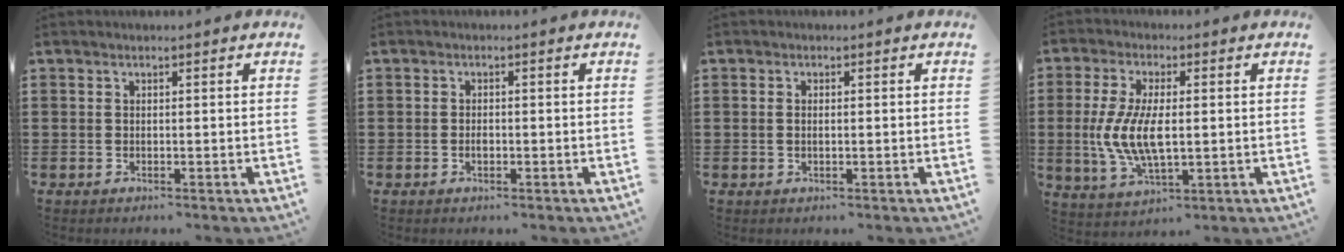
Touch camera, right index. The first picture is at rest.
{"total": 1.1, "force": [-0.4, 0.5, 0.9], "torque": [-0.019, -0.004, -0.006]}
{"total": 1.1, "force": [0.0, 0.5, 1.0], "torque": [-0.019, 0.004, -0.001]}
{"total": 9.1, "force": [-0.1, 3.9, 8.2], "torque": [-0.192, -0.006, -0.010]}